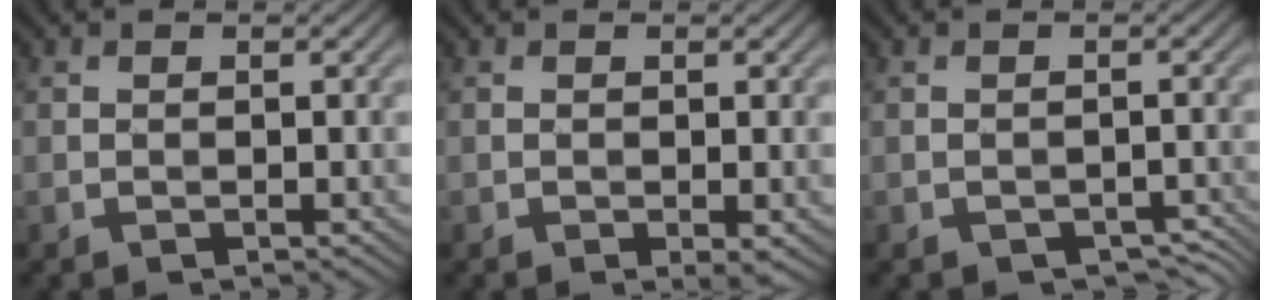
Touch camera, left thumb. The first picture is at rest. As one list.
[{"total": 1.0, "force": [-0.1, 0.3, 0.9], "torque": [-0.014, -0.003, -0.001]}, {"total": 1.4, "force": [-1.2, 0.7, 0.5], "torque": [-0.014, -0.008, -0.015]}]